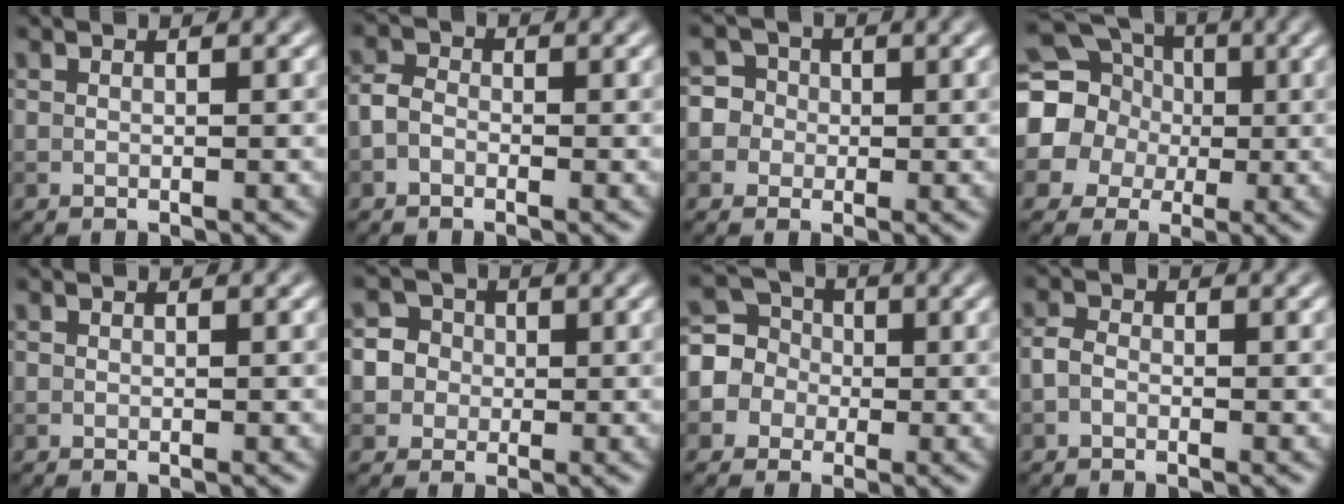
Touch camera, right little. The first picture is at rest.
{"total": 1.8, "force": [-0.9, 1.3, 0.9], "torque": [-0.016, 0.005, -0.024]}
{"total": 5.8, "force": [-0.1, 5.6, 1.5], "torque": [-0.017, 0.032, -0.026]}
{"total": 14.2, "force": [0.4, 13.3, 4.9], "torque": [-0.142, 0.013, -0.031]}
{"total": 0.0}
{"total": 5.6, "force": [0.1, 5.3, 1.7], "torque": [-0.014, 0.032, -0.021]}
{"total": 4.1, "force": [-0.5, 4.0, 0.8], "torque": [0.001, 0.016, -0.028]}
{"total": 1.5, "force": [-0.7, 1.0, 0.8], "torque": [-0.015, 0.003, -0.019]}